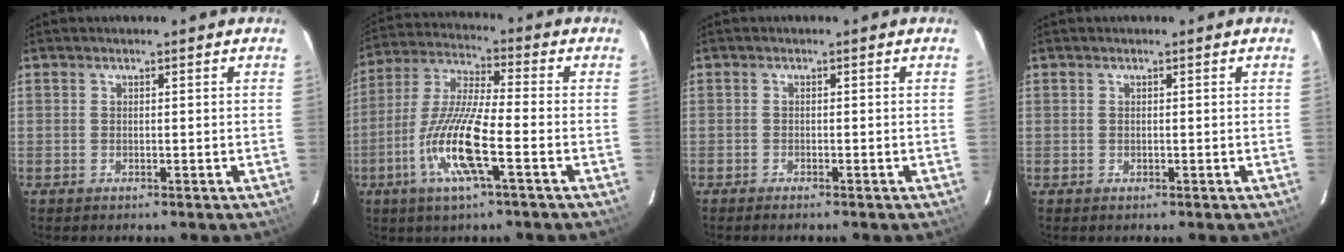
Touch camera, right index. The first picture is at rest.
{"total": 13.1, "force": [-4.8, 1.5, 12.1], "torque": [-0.256, -0.007, -0.100]}
{"total": 1.2, "force": [-1.1, 0.1, 0.5], "torque": [-0.016, -0.002, -0.020]}
{"total": 0.0}